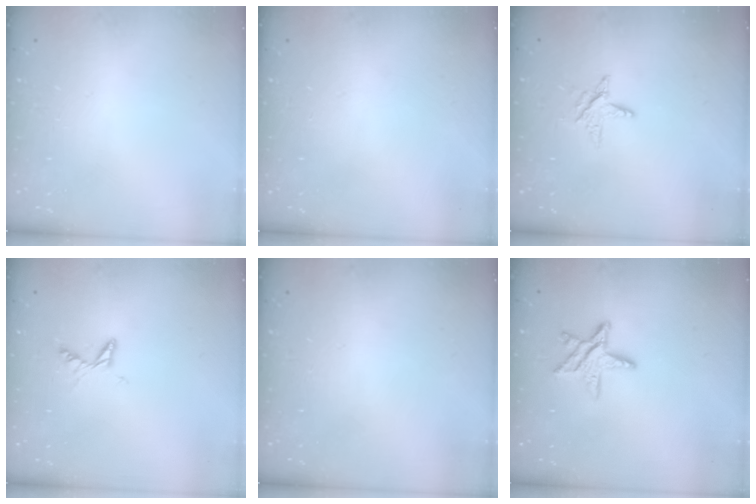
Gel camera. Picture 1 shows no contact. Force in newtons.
{"total": 0.0}
{"total": 5.5, "press": 5.5, "slide": 0.6}
{"total": 5.5, "press": 5.5, "slide": 0.6}
{"total": 0.0}
{"total": 8.9, "press": 8.9, "slide": 0.7}